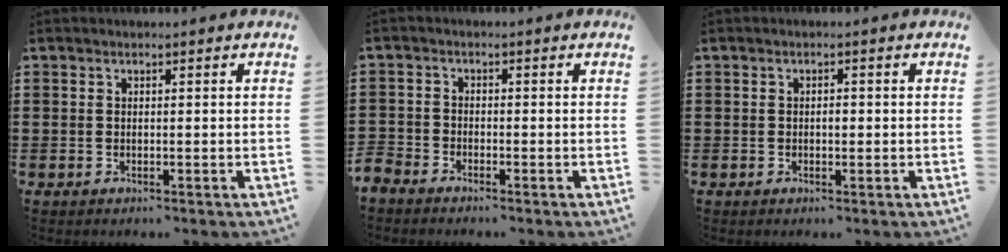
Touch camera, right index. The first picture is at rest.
{"total": 2.2, "force": [-2.1, 0.5, -0.1], "torque": [-0.013, -0.004, -0.049]}
{"total": 1.1, "force": [-0.1, 0.5, 1.0], "torque": [-0.020, 0.002, -0.002]}